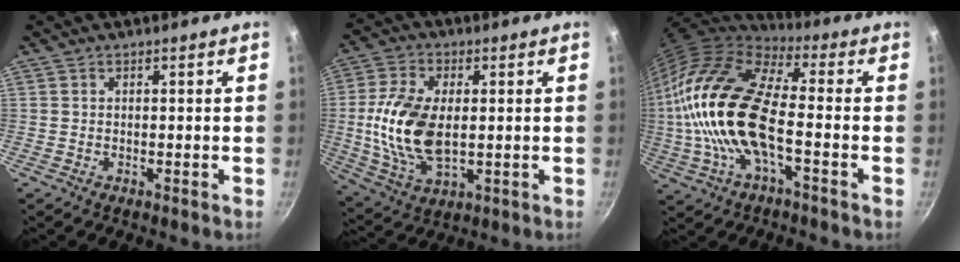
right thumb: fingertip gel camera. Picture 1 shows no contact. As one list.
[{"total": 14.8, "force": [0.3, 8.3, 12.3], "torque": [-0.242, 0.000, 0.009]}, {"total": 21.9, "force": [-2.1, 9.1, 19.8], "torque": [-0.379, 0.020, -0.051]}]